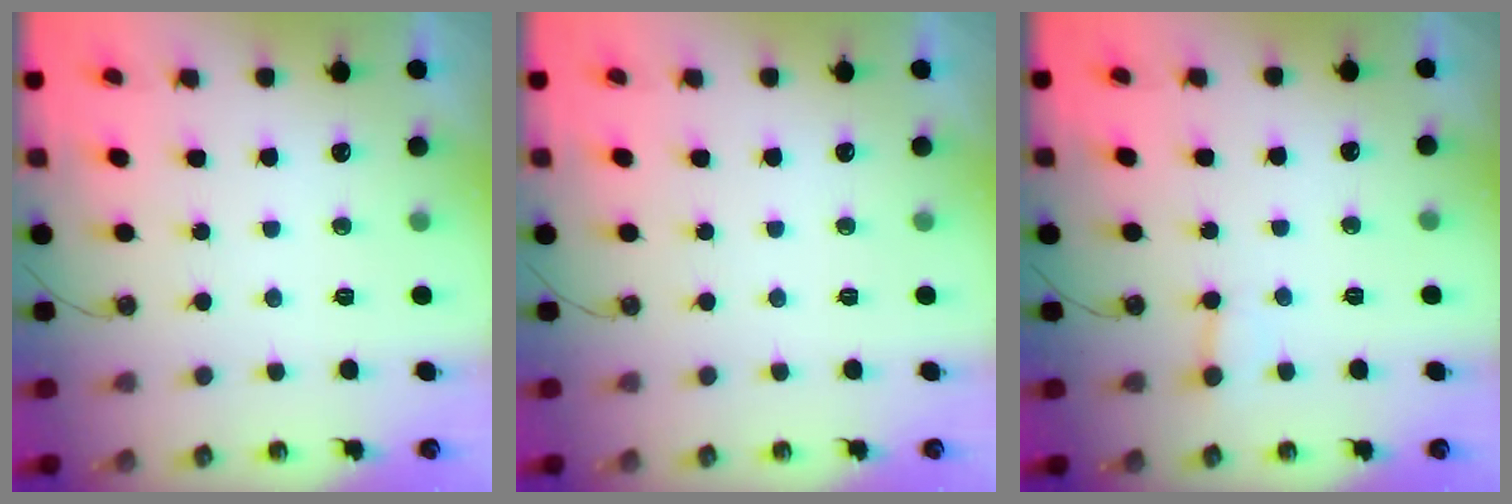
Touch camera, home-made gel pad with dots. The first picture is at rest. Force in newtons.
{"total": 0.0}
{"total": 3.0, "press": 3.0, "slide": 0.2}